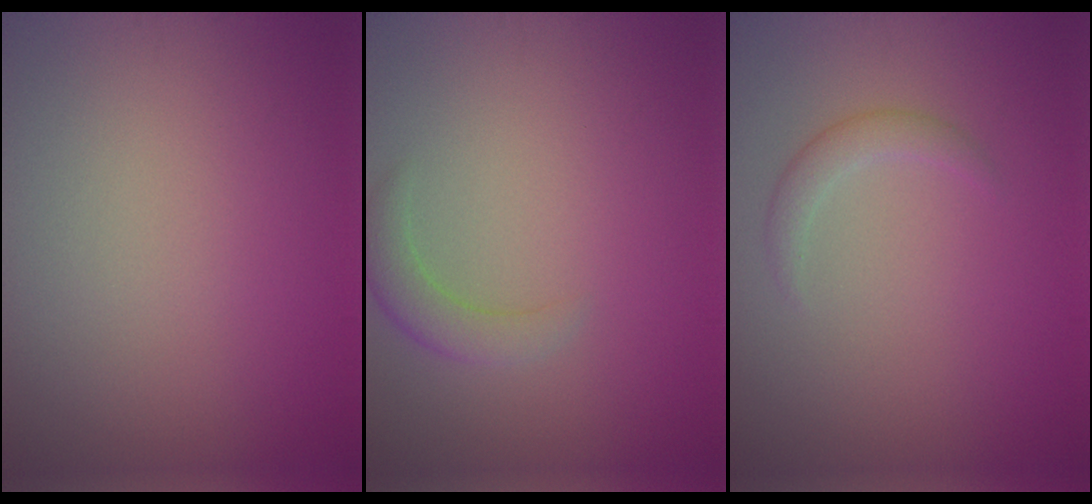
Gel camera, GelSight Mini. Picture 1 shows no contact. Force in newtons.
{"total": 2.2, "press": 2.1, "slide": 0.2}
{"total": 1.6, "press": 1.6, "slide": 0.0}